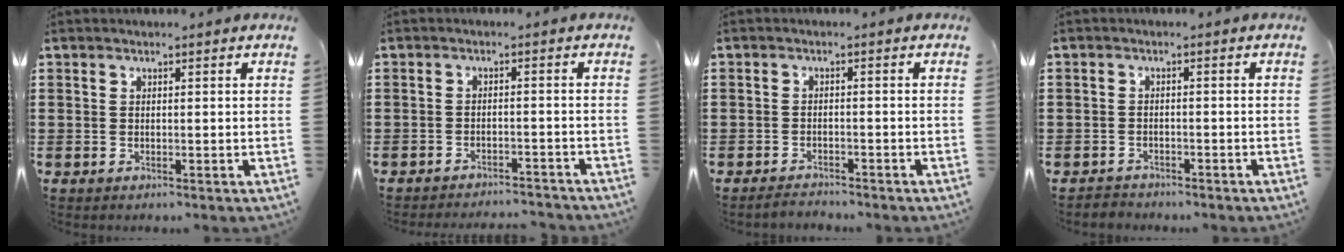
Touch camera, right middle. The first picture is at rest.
{"total": 2.6, "force": [-2.6, 0.0, -0.2], "torque": [-0.003, 0.000, -0.056]}
{"total": 2.0, "force": [-1.9, 0.3, -0.1], "torque": [-0.004, 0.000, -0.042]}
{"total": 1.9, "force": [-1.8, 0.6, -0.3], "torque": [0.000, 0.000, -0.042]}